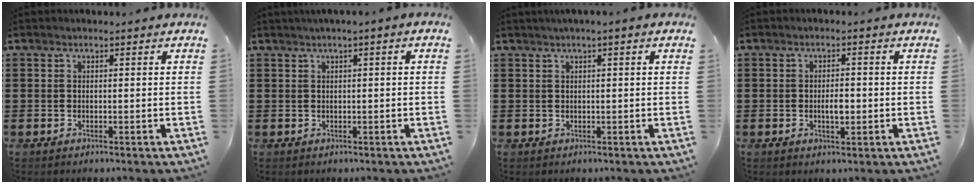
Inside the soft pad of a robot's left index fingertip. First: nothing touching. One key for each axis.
{"total": 0.9, "fx": -0.1, "fy": 0.3, "fz": 0.9, "tx": -0.016, "ty": -0.002, "tz": -0.003}
{"total": 0.8, "fx": 0.3, "fy": 0.1, "fz": 0.8, "tx": -0.015, "ty": 0.000, "tz": 0.005}
{"total": 2.8, "fx": -0.4, "fy": 1.2, "fz": 2.5, "tx": -0.040, "ty": 0.000, "tz": -0.009}